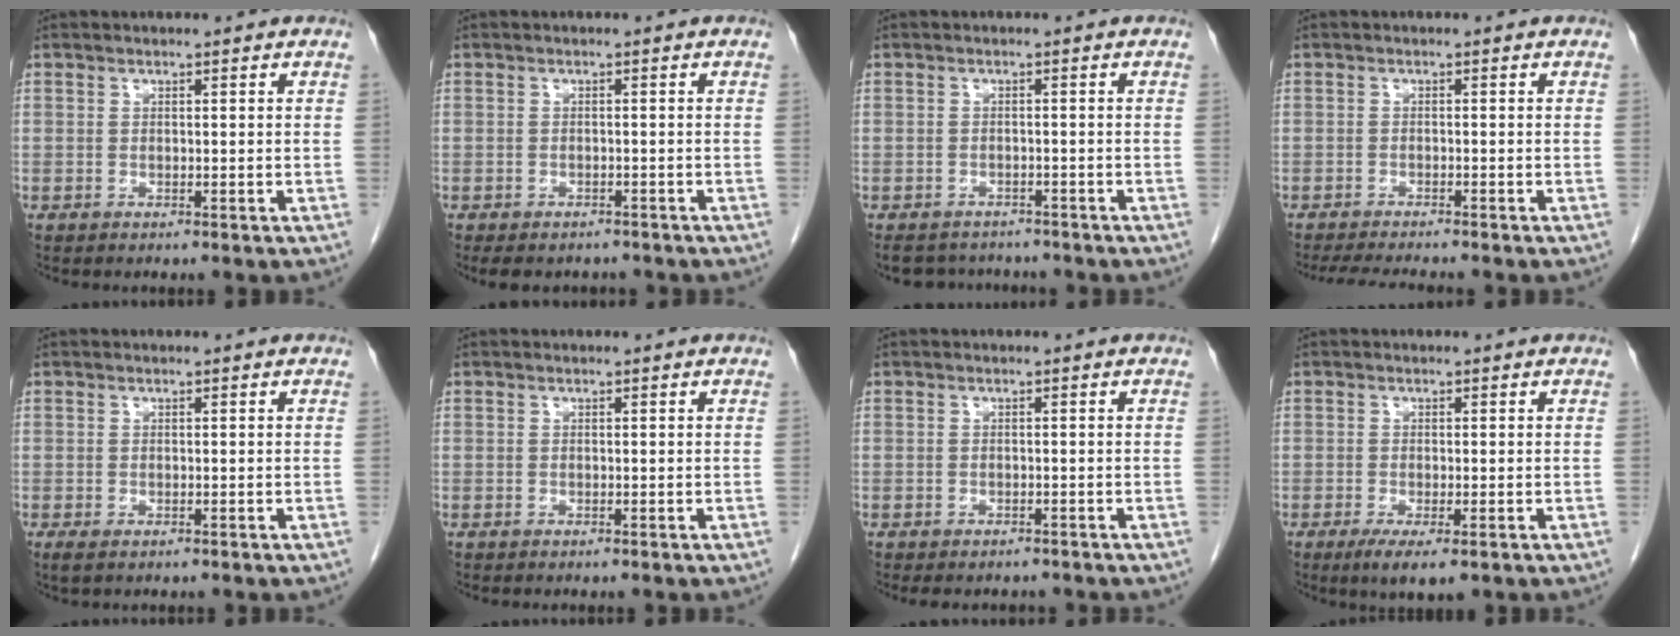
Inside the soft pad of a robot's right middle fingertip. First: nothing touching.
{"total": 6.5, "force": [-5.5, 2.8, 2.0], "torque": [-0.024, 0.002, -0.068]}
{"total": 6.7, "force": [-6.1, 2.5, 1.1], "torque": [-0.013, 0.001, -0.081]}
{"total": 6.0, "force": [-5.4, 0.3, 2.6], "torque": [-0.038, -0.016, -0.085]}
{"total": 1.5, "force": [-0.8, 0.7, 1.0], "torque": [-0.018, -0.003, -0.008]}
{"total": 0.0}
{"total": 4.2, "force": [-3.7, 1.6, 1.1], "torque": [-0.008, -0.001, -0.045]}
{"total": 4.3, "force": [-2.4, 1.0, 3.5], "torque": [-0.057, -0.012, -0.034]}